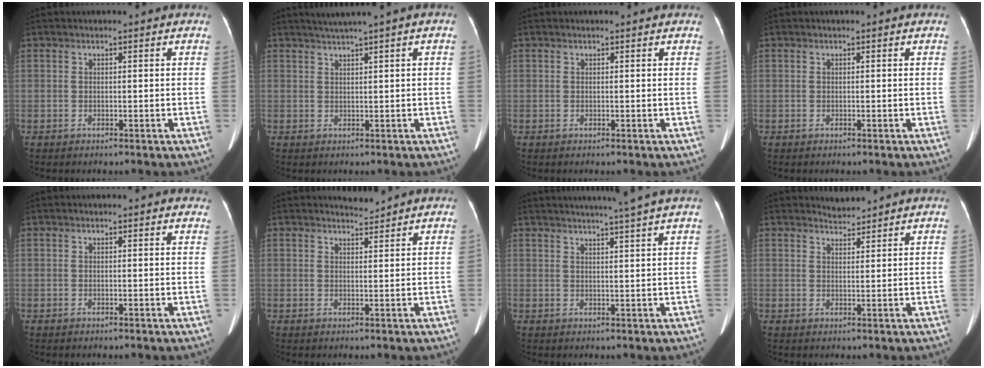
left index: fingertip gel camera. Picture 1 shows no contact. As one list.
[{"total": 2.1, "force": [1.5, -0.3, 1.5], "torque": [-0.029, 0.011, 0.034]}, {"total": 0.7, "force": [0.7, 0.1, 0.2], "torque": [-0.013, 0.004, 0.006]}, {"total": 0.0}, {"total": 2.9, "force": [2.6, 0.9, 0.9], "torque": [-0.011, 0.004, 0.014]}, {"total": 1.7, "force": [1.7, -0.3, -0.3], "torque": [-0.003, -0.005, 0.031]}, {"total": 7.7, "force": [6.5, -1.8, 3.7], "torque": [-0.048, 0.005, 0.077]}, {"total": 1.9, "force": [1.9, -0.2, -0.4], "torque": [-0.001, 0.000, 0.037]}]